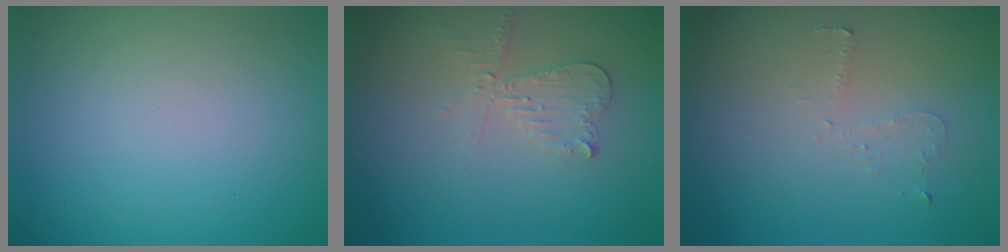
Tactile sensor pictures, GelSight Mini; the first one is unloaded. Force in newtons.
{"total": 2.1, "press": 2.1, "slide": 0.1}
{"total": 0.7, "press": 0.6, "slide": 0.4}